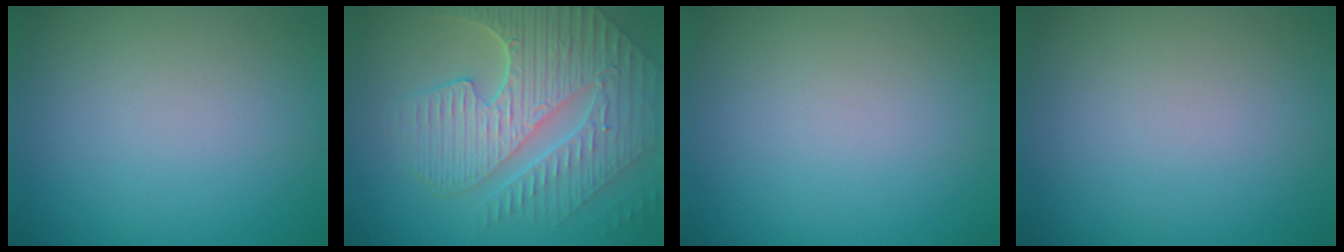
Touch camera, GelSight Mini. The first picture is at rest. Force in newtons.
{"total": 9.2, "press": 6.2, "slide": 6.7}
{"total": 0.0}
{"total": 0.0}